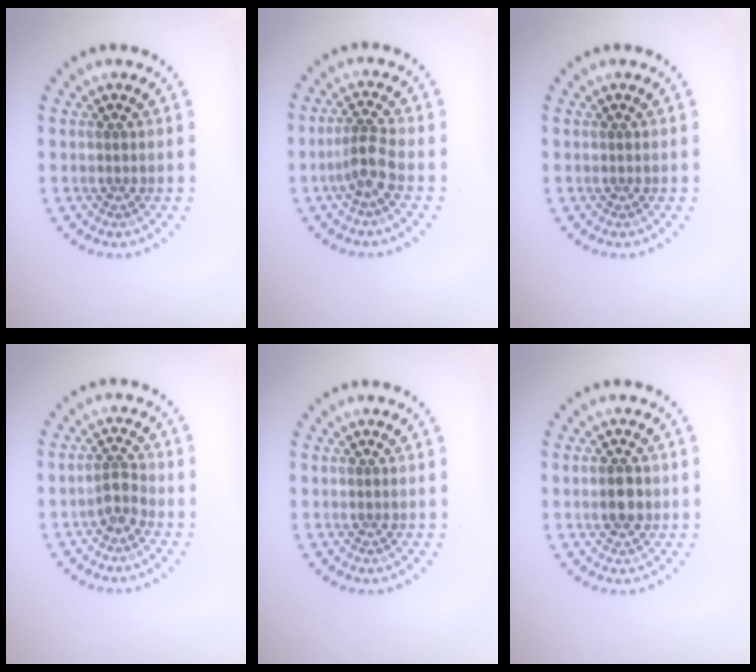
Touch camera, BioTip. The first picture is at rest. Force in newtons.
{"total": 2.4, "press": 1.8, "slide": 1.5}
{"total": 0.0}
{"total": 1.8, "press": 1.4, "slide": 1.1}
{"total": 0.0}
{"total": 2.6, "press": 2.6, "slide": 0.1}